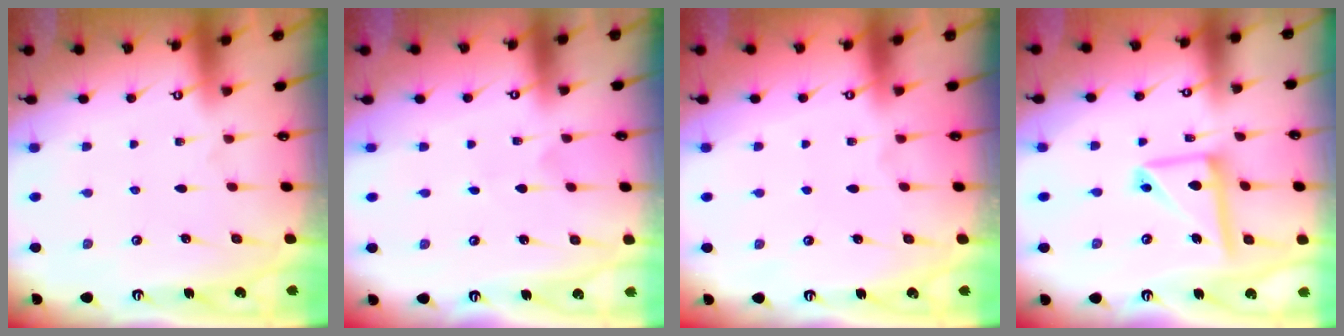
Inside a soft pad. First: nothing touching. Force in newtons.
{"total": 0.0}
{"total": 0.0}
{"total": 14.2, "press": 14.1, "slide": 1.4}